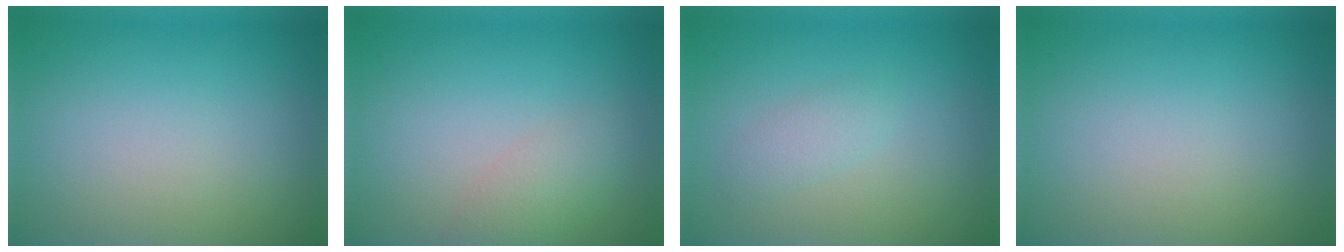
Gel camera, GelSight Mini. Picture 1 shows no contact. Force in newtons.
{"total": 2.1, "press": 2.1, "slide": 0.1}
{"total": 1.3, "press": 1.3, "slide": 0.1}
{"total": 0.0}